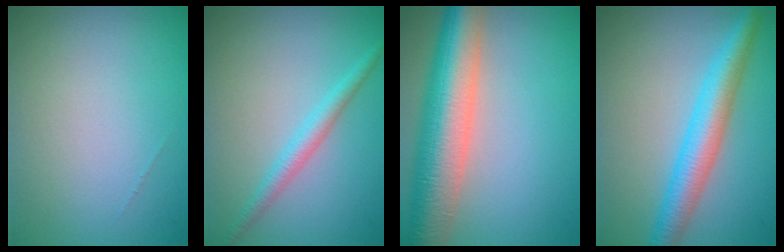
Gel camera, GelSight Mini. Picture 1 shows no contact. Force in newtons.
{"total": 2.0, "press": 2.0, "slide": 0.0}
{"total": 9.6, "press": 9.6, "slide": 0.4}
{"total": 4.5, "press": 4.5, "slide": 0.1}